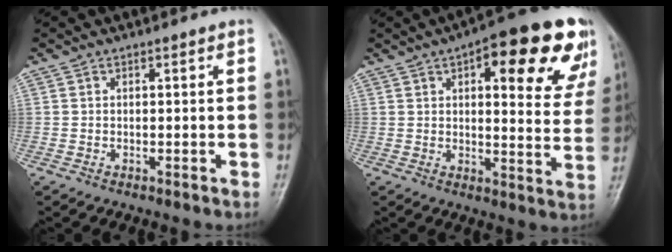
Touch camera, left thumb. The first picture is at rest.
{"total": 21.3, "force": [10.2, 7.8, 17.0], "torque": [-0.175, -0.014, 0.126]}